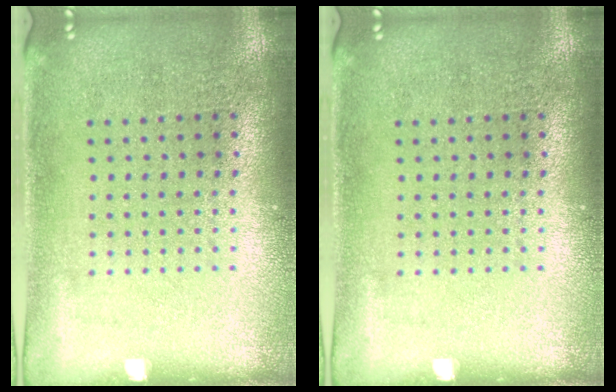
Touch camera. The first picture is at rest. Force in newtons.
{"total": 0.0}